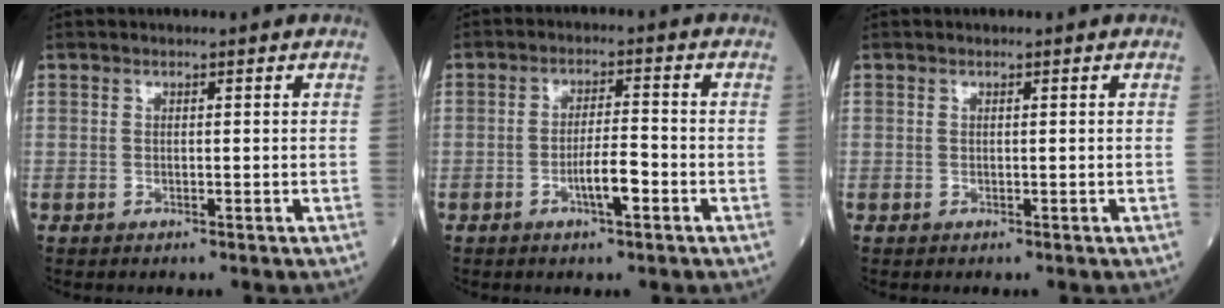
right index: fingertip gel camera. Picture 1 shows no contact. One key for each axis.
{"total": 4.8, "fx": -2.0, "fy": 0.6, "fz": 4.3, "tx": -0.077, "ty": 0.000, "tz": -0.037}
{"total": 0.0}